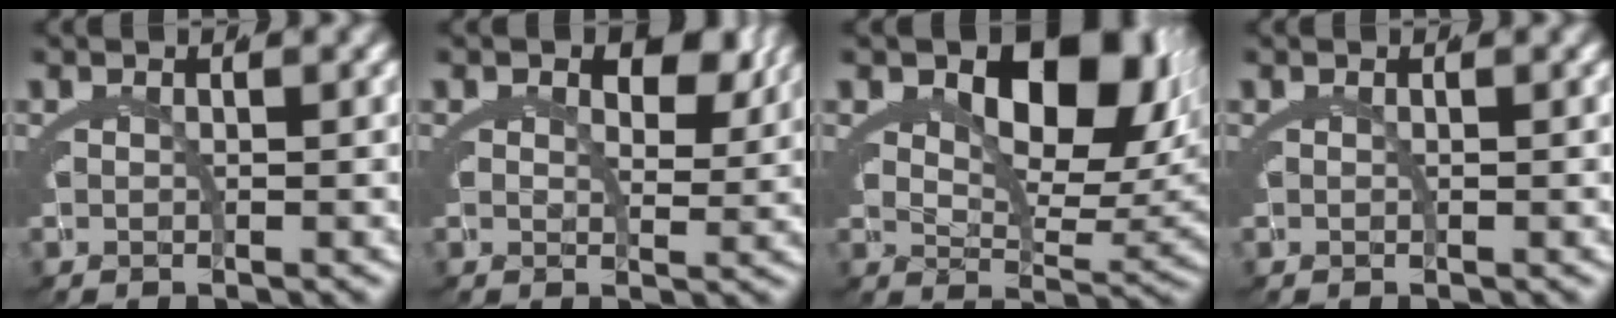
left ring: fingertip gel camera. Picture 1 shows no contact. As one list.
[{"total": 3.4, "force": [1.5, 2.3, 2.0], "torque": [-0.025, -0.016, 0.023]}, {"total": 8.6, "force": [3.9, 4.6, 6.2], "torque": [-0.097, -0.008, 0.064]}, {"total": 0.0}]